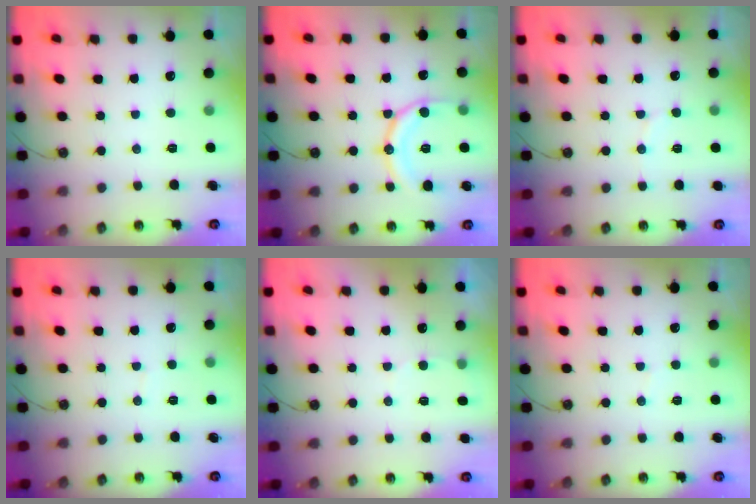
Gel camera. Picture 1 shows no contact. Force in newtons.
{"total": 14.1, "press": 14.0, "slide": 1.5}
{"total": 4.7, "press": 4.5, "slide": 1.0}
{"total": 2.6, "press": 2.6, "slide": 0.3}
{"total": 3.6, "press": 3.3, "slide": 1.5}
{"total": 3.0, "press": 3.0, "slide": 0.2}